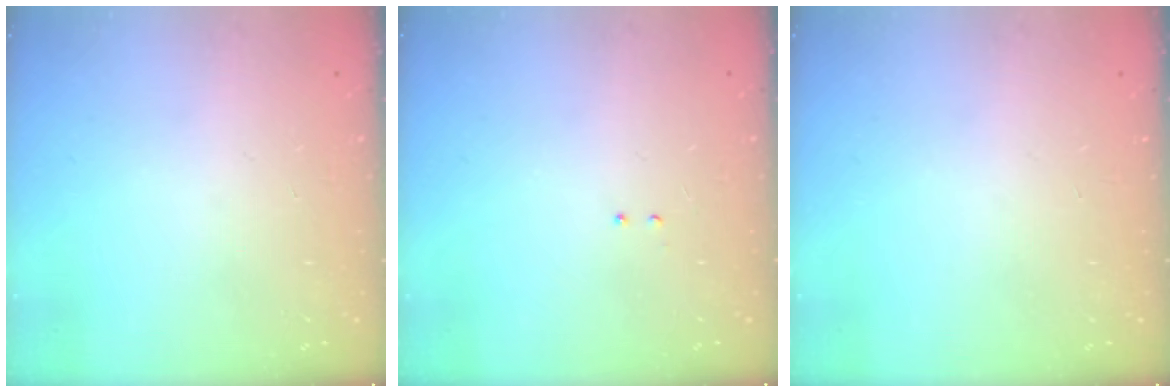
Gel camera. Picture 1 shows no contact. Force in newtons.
{"total": 2.1, "press": 2.0, "slide": 0.6}
{"total": 0.0}